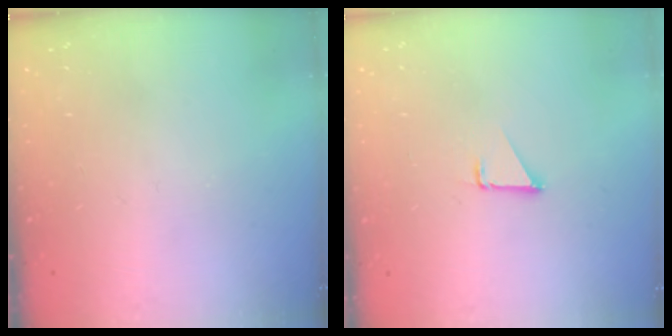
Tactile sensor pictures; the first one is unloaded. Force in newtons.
{"total": 1.4, "press": 1.3, "slide": 0.1}